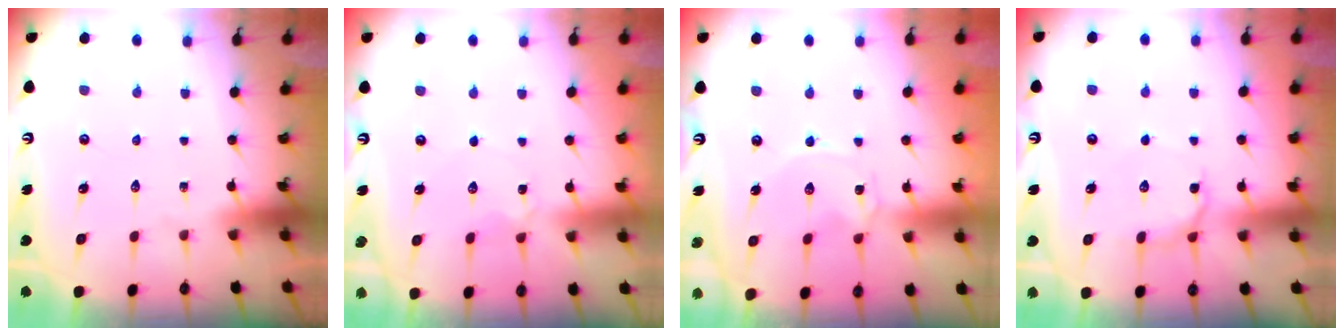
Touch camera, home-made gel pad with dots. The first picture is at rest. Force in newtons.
{"total": 2.3, "press": 2.3, "slide": 0.2}
{"total": 0.0}
{"total": 7.0, "press": 6.9, "slide": 1.1}